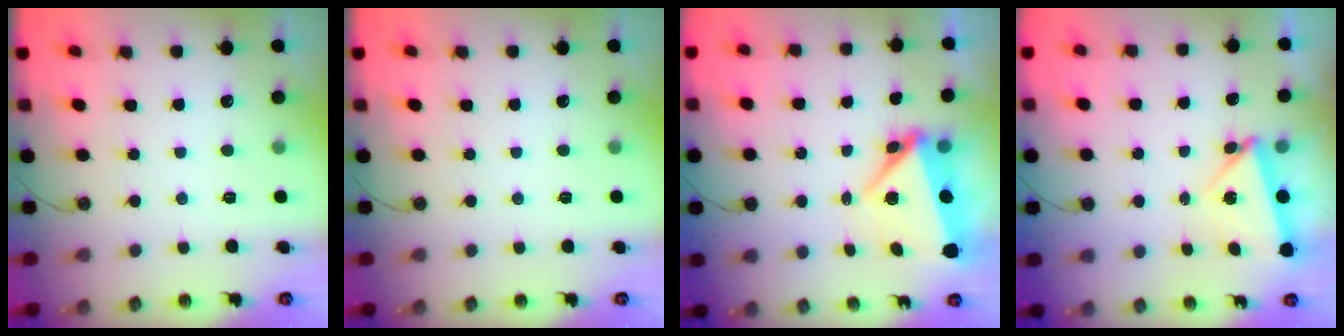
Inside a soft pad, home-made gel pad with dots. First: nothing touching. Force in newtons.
{"total": 0.0}
{"total": 6.5, "press": 6.3, "slide": 1.7}
{"total": 5.6, "press": 5.5, "slide": 0.6}